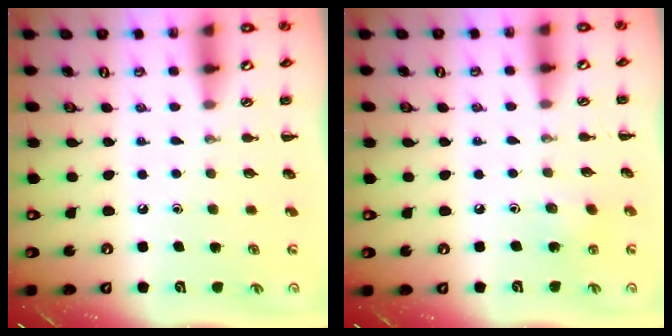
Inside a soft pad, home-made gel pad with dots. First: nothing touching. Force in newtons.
{"total": 2.8, "press": 2.7, "slide": 0.8}